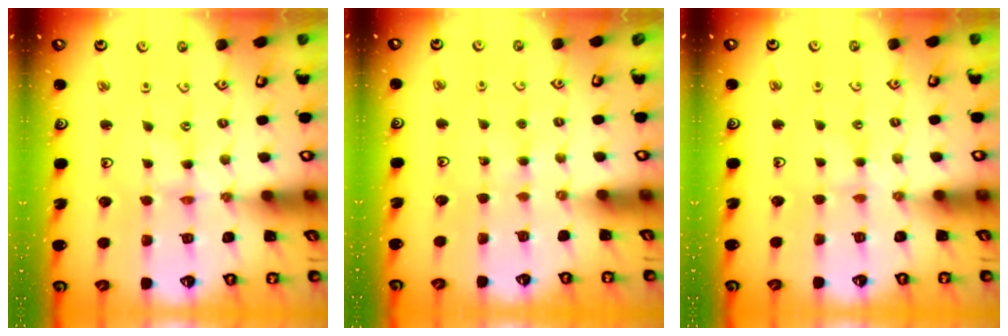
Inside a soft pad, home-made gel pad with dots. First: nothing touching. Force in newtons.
{"total": 2.5, "press": 2.5, "slide": 0.3}
{"total": 2.3, "press": 2.3, "slide": 0.4}